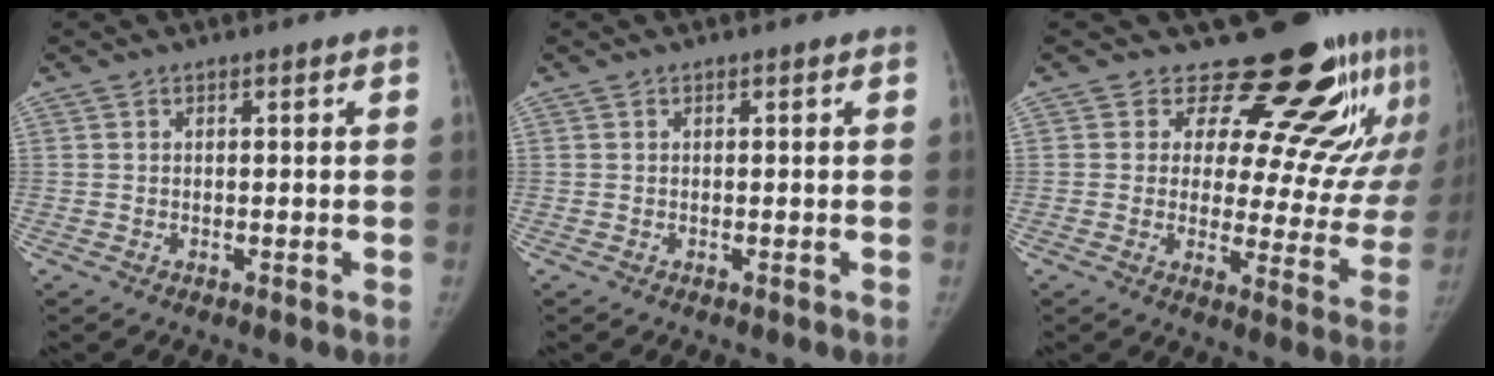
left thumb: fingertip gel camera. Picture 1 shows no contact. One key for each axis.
{"total": 0.0}
{"total": 19.9, "fx": 15.2, "fy": 8.8, "fz": 9.4, "tx": -0.070, "ty": -0.100, "tz": 0.185}